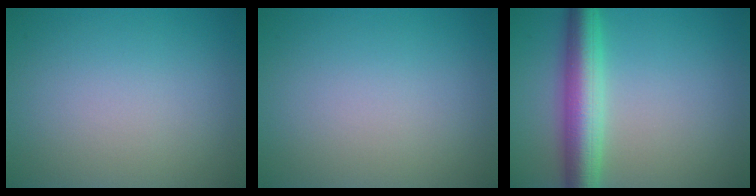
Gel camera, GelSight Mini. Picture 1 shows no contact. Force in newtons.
{"total": 0.0}
{"total": 6.0, "press": 6.0, "slide": 0.2}